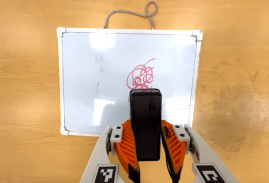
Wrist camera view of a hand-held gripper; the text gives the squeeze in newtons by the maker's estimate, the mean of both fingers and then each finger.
{"total": 8.3, "left": 6.4, "right": 10.1}